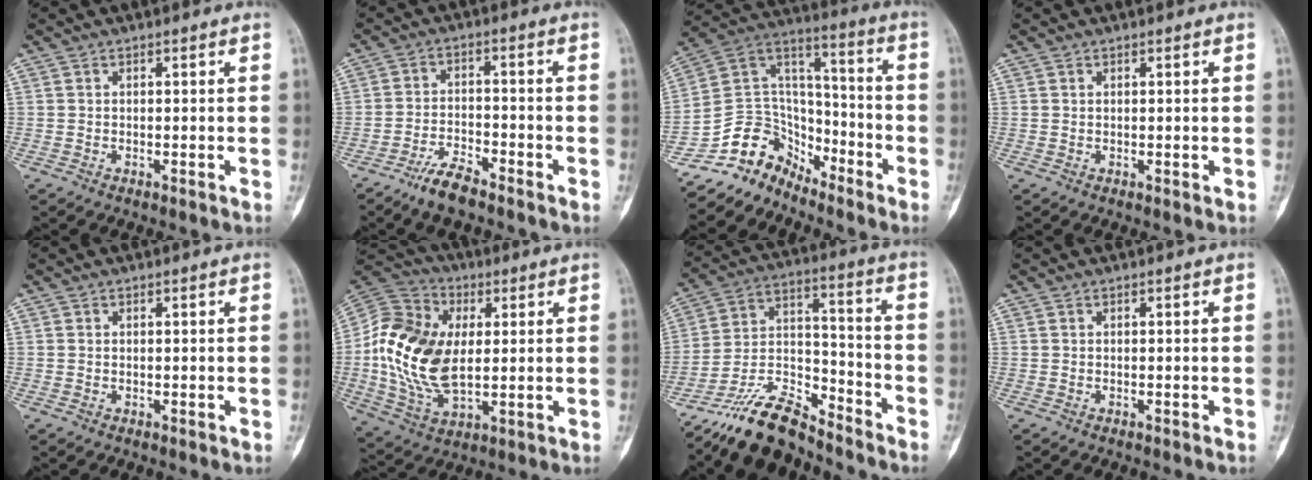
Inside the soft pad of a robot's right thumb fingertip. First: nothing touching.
{"total": 5.9, "force": [-4.7, 1.7, 3.0], "torque": [-0.059, 0.022, -0.091]}
{"total": 11.8, "force": [-9.6, 6.8, 0.9], "torque": [0.015, 0.121, -0.189]}
{"total": 0.0}
{"total": 0.0}
{"total": 19.5, "force": [1.6, 12.3, 15.0], "torque": [-0.294, -0.002, 0.029]}
{"total": 12.5, "force": [-11.4, 3.9, 3.6], "torque": [-0.056, 0.094, -0.216]}
{"total": 0.0}